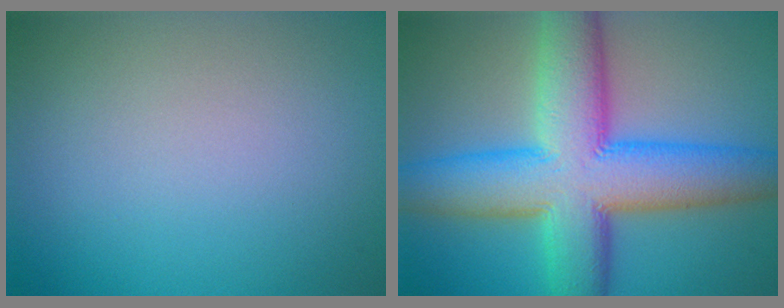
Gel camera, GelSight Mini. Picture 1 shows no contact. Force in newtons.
{"total": 12.9, "press": 12.9, "slide": 0.3}